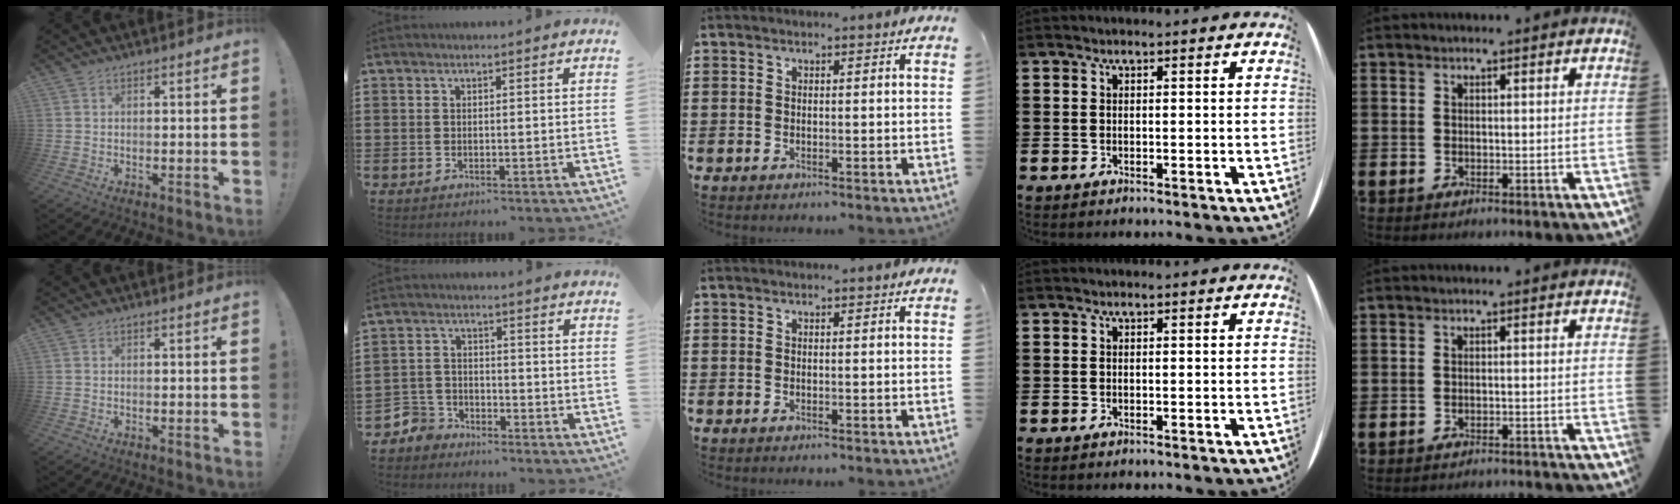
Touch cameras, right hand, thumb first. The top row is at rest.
{"index": {"total": 4.2, "force": [-3.8, 1.8, 0.2], "torque": [-0.028, 0.001, -0.085]}, "little": {"total": 1.1, "force": [-1.0, -0.1, -0.1], "torque": [0.000, 0.003, -0.022]}}